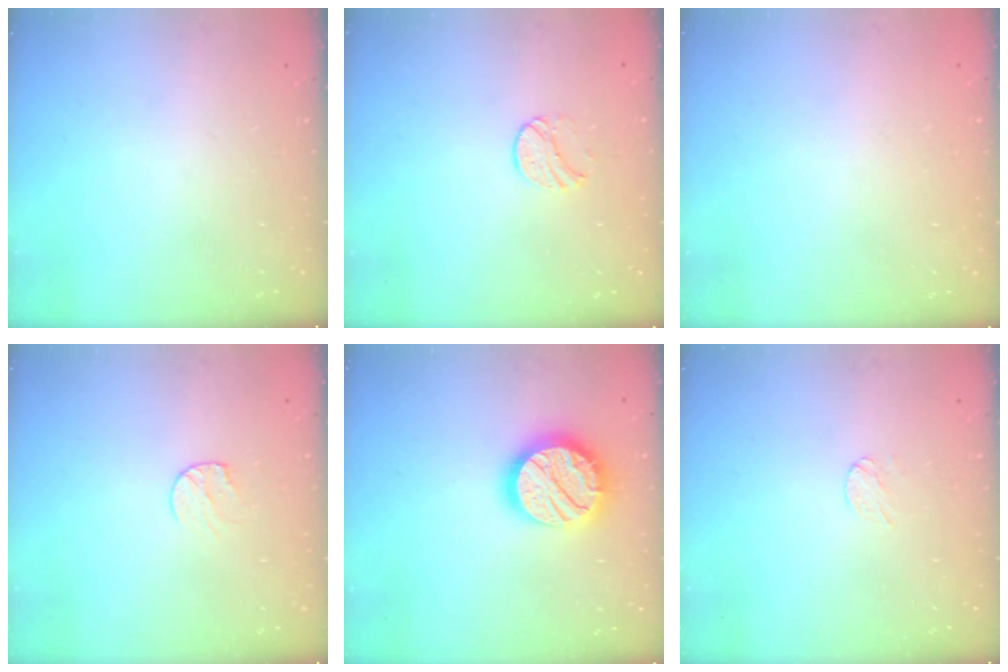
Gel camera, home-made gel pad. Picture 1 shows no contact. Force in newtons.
{"total": 6.5, "press": 6.5, "slide": 0.6}
{"total": 0.0}
{"total": 5.6, "press": 5.5, "slide": 0.6}
{"total": 18.2, "press": 18.1, "slide": 1.2}
{"total": 3.0, "press": 3.0, "slide": 0.2}